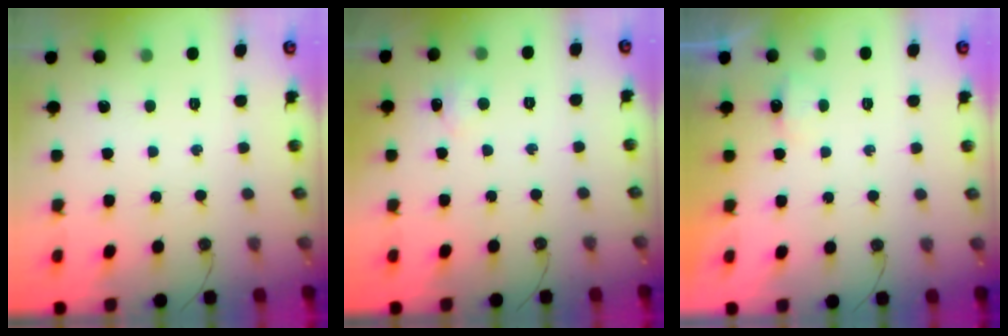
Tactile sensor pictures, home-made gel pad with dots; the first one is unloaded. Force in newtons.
{"total": 4.4, "press": 4.4, "slide": 0.6}
{"total": 3.9, "press": 3.9, "slide": 0.6}